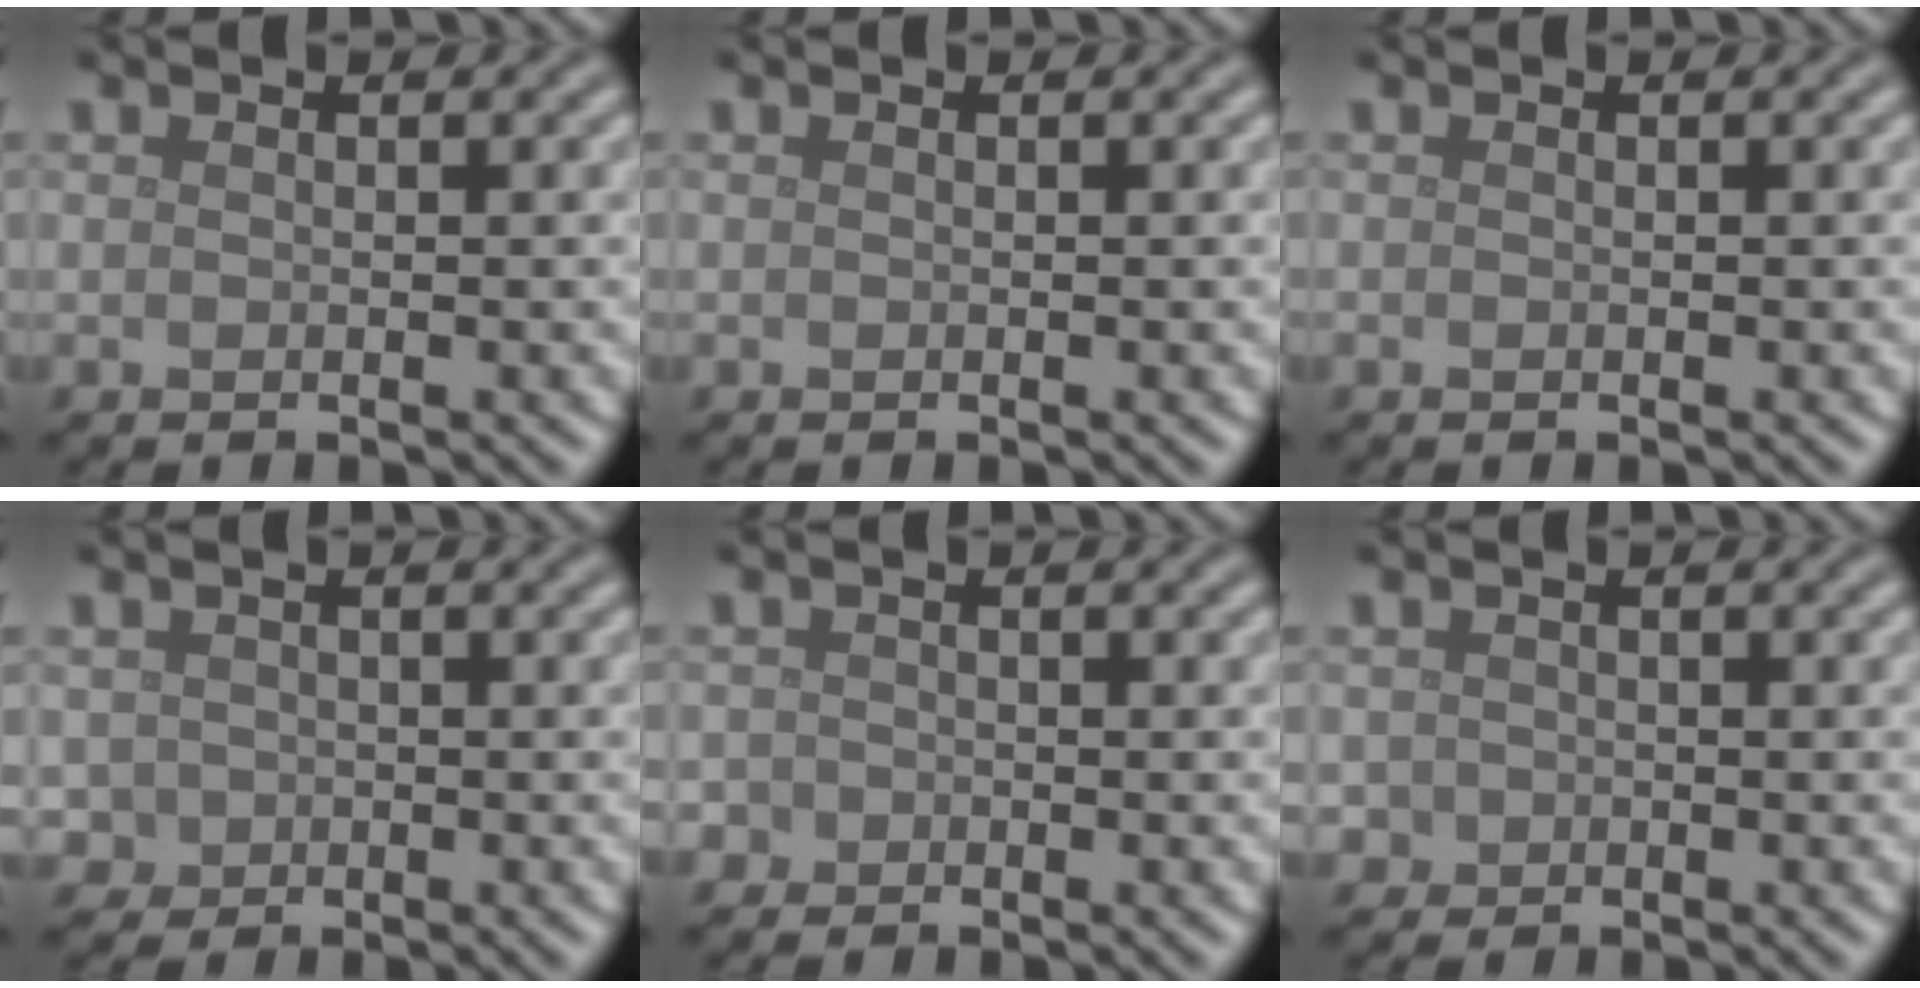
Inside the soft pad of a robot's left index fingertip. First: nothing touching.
{"total": 0.0}
{"total": 0.0}
{"total": 1.4, "force": [-0.2, 1.4, 0.1], "torque": [0.007, -0.003, -0.003]}
{"total": 1.4, "force": [-0.5, 1.3, 0.1], "torque": [0.010, 0.002, -0.015]}
{"total": 1.1, "force": [-0.2, 1.1, 0.0], "torque": [0.012, -0.003, -0.005]}